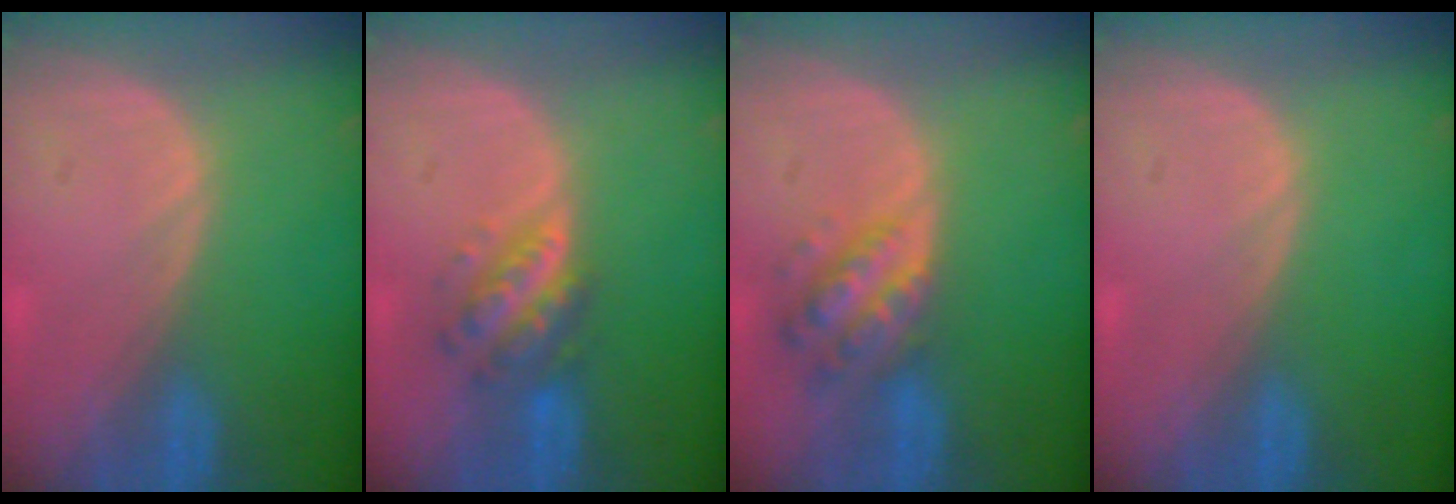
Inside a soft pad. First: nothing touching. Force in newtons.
{"total": 5.8, "press": 5.3, "slide": 2.3}
{"total": 6.3, "press": 5.7, "slide": 2.7}
{"total": 0.0}